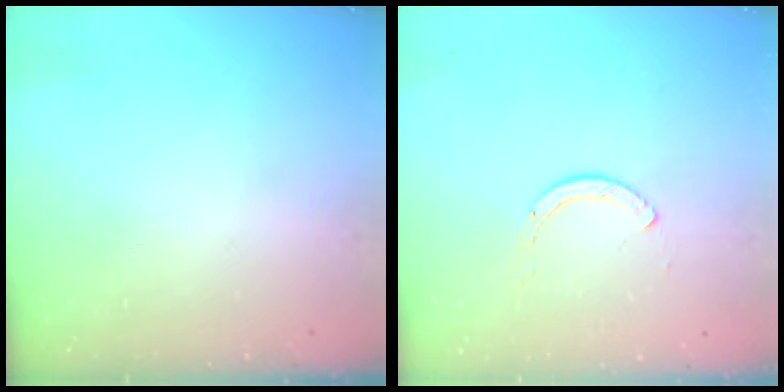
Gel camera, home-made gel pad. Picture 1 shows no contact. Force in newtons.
{"total": 2.0, "press": 1.9, "slide": 0.3}